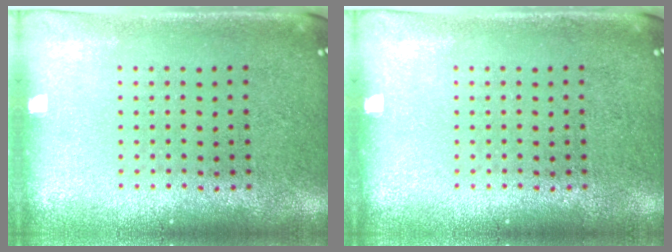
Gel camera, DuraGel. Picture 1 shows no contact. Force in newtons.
{"total": 0.0}